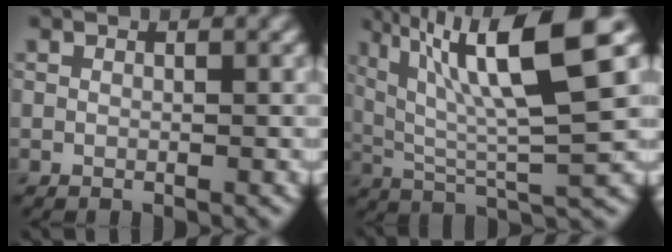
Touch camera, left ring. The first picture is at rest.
{"total": 11.6, "force": [5.0, 2.2, 10.3], "torque": [-0.167, 0.010, 0.089]}